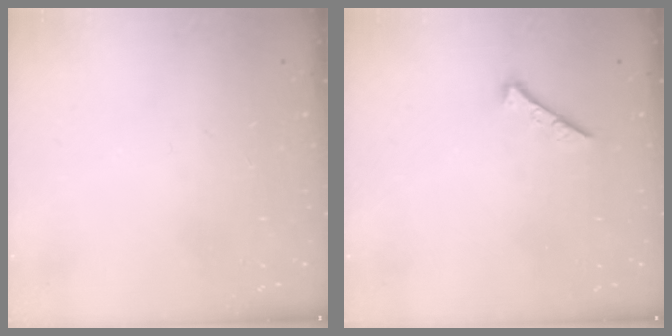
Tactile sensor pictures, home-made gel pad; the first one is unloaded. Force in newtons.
{"total": 0.0}